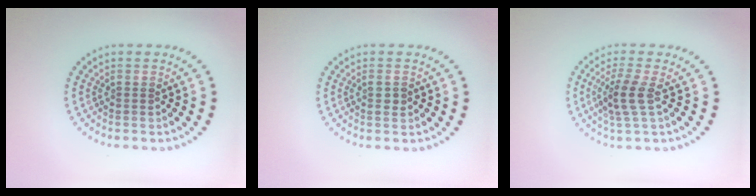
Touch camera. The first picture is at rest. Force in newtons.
{"total": 1.2, "press": 1.1, "slide": 0.3}
{"total": 2.8, "press": 2.5, "slide": 1.3}